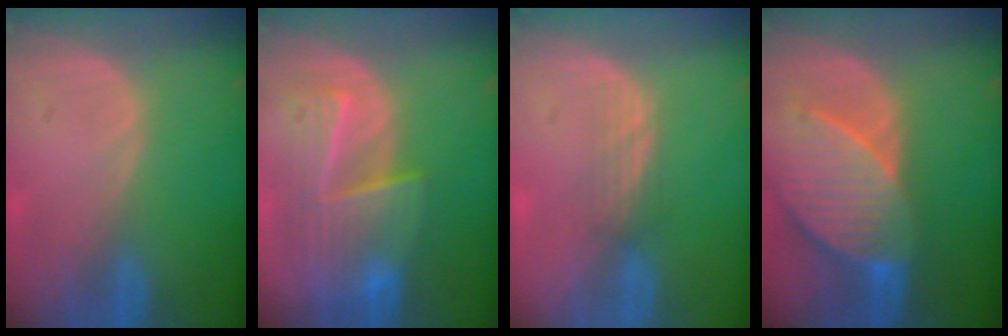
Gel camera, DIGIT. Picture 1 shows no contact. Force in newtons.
{"total": 9.4, "press": 8.3, "slide": 4.2}
{"total": 2.1, "press": 2.1, "slide": 0.2}
{"total": 10.1, "press": 8.9, "slide": 4.7}